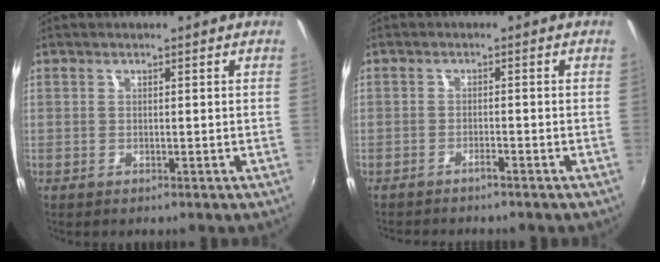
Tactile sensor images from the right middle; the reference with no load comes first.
{"total": 2.5, "force": [-2.4, 0.1, 0.9], "torque": [-0.026, -0.005, -0.041]}